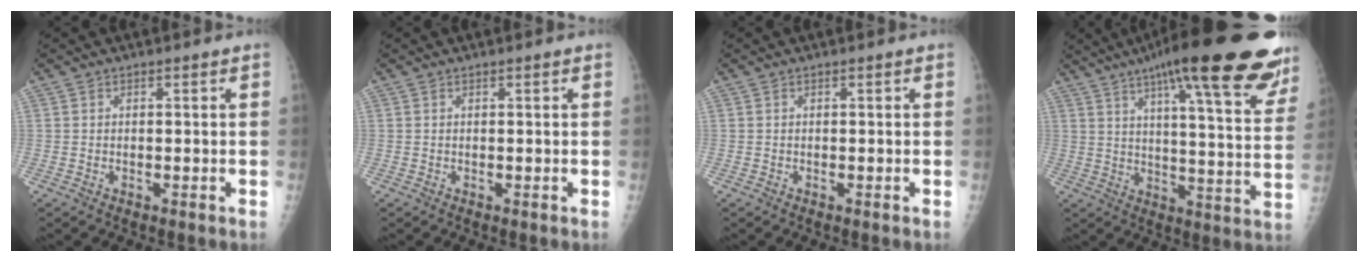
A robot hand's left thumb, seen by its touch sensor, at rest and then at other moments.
{"total": 0.0}
{"total": 0.0}
{"total": 28.7, "force": [19.5, 5.7, 20.3], "torque": [-0.265, -0.054, 0.255]}